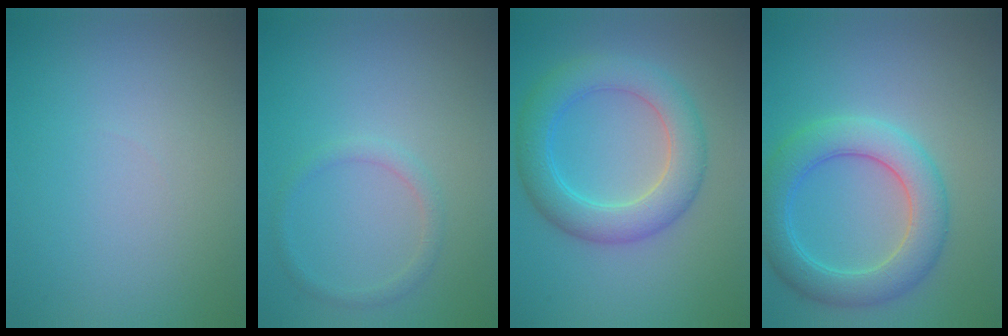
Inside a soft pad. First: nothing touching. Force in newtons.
{"total": 1.3, "press": 1.3, "slide": 0.1}
{"total": 5.5, "press": 5.5, "slide": 0.2}
{"total": 5.4, "press": 5.4, "slide": 0.1}